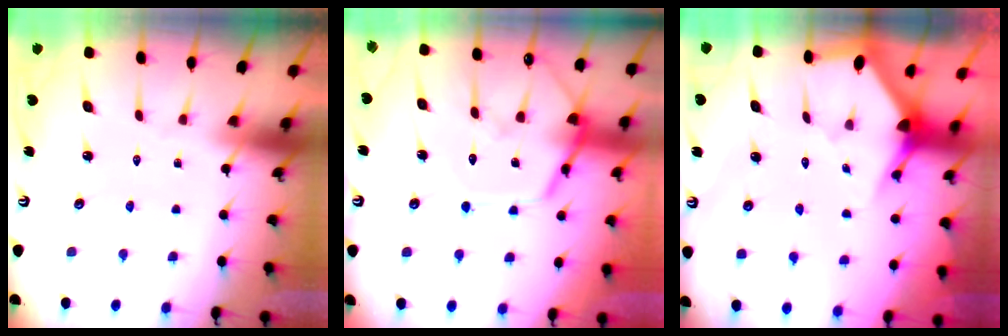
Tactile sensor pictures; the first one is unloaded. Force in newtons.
{"total": 12.5, "press": 12.4, "slide": 1.2}
{"total": 3.1, "press": 3.1, "slide": 0.2}